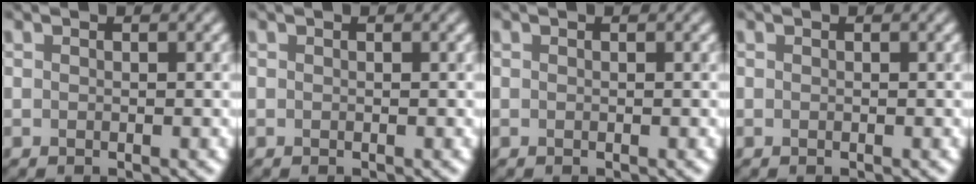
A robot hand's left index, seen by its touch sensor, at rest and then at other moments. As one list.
[{"total": 0.0}, {"total": 0.0}, {"total": 0.0}]